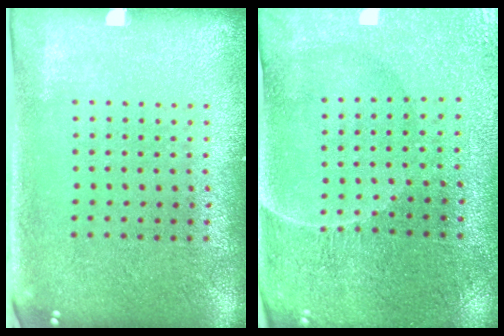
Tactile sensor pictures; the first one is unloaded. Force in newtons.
{"total": 0.9, "press": 0.8, "slide": 0.3}